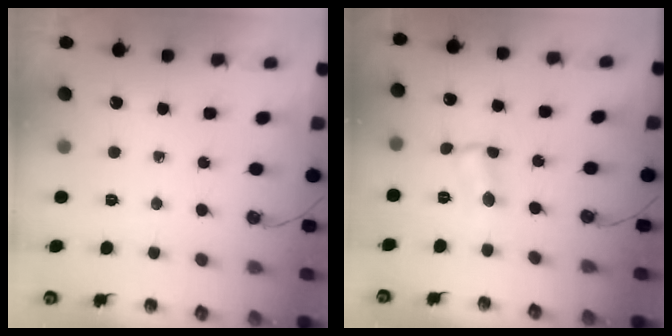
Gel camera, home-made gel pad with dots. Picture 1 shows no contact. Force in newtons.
{"total": 1.4, "press": 1.3, "slide": 0.4}